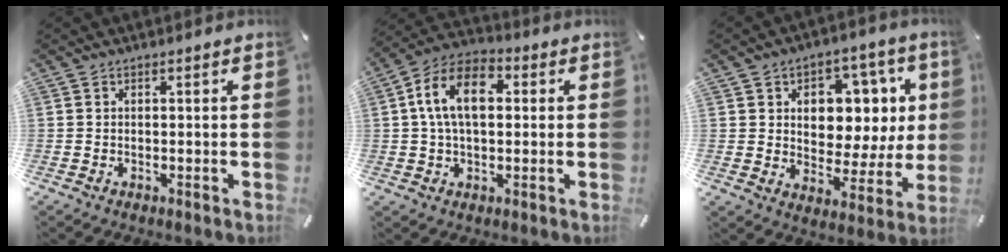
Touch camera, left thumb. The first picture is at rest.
{"total": 12.1, "force": [1.9, 7.4, 9.4], "torque": [-0.194, 0.010, 0.033]}
{"total": 10.5, "force": [3.1, 8.4, 5.5], "torque": [-0.067, -0.024, 0.057]}